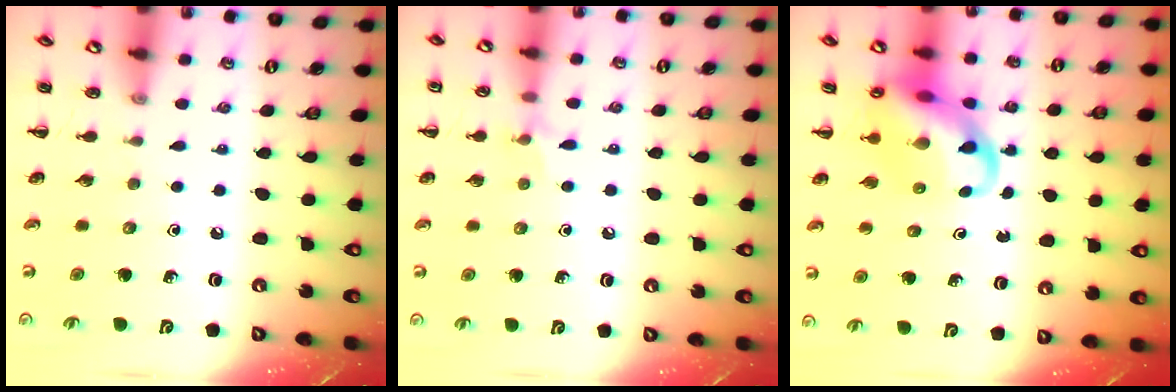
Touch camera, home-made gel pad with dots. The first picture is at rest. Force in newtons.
{"total": 5.5, "press": 5.2, "slide": 1.6}
{"total": 12.7, "press": 12.2, "slide": 3.4}